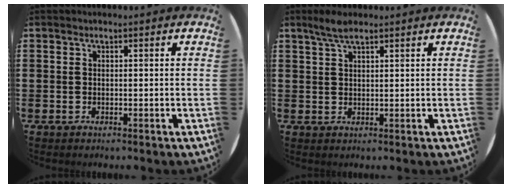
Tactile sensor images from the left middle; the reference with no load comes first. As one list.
[{"total": 3.0, "force": [2.2, 0.8, 1.8], "torque": [-0.030, 0.003, 0.038]}]